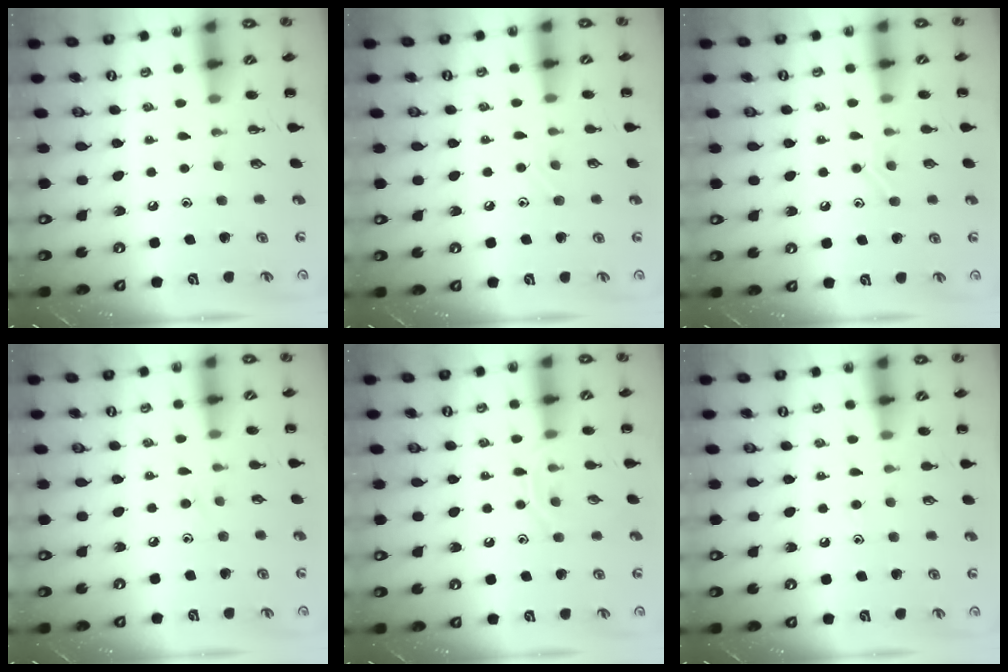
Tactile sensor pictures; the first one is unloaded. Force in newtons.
{"total": 5.1, "press": 4.8, "slide": 1.8}
{"total": 8.4, "press": 8.3, "slide": 1.6}
{"total": 7.1, "press": 6.7, "slide": 2.4}
{"total": 7.9, "press": 7.8, "slide": 1.0}
{"total": 5.9, "press": 5.7, "slide": 1.8}